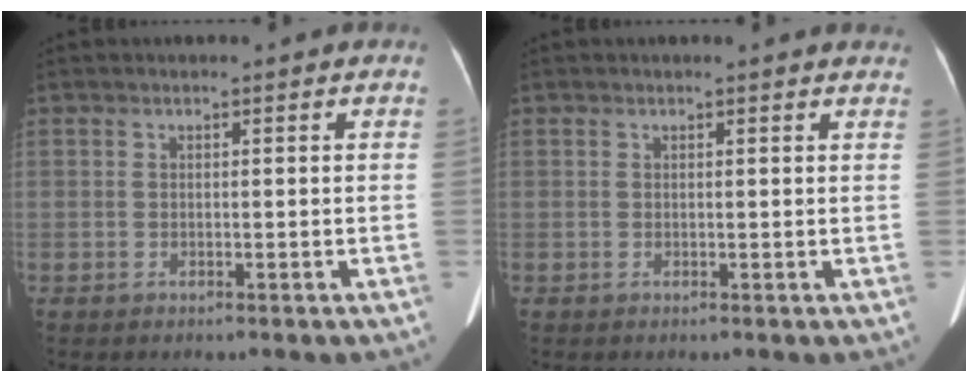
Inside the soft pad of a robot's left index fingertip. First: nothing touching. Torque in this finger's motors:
{"motor_torque": [-0.03, -2.11, 0.00, 0.02]}